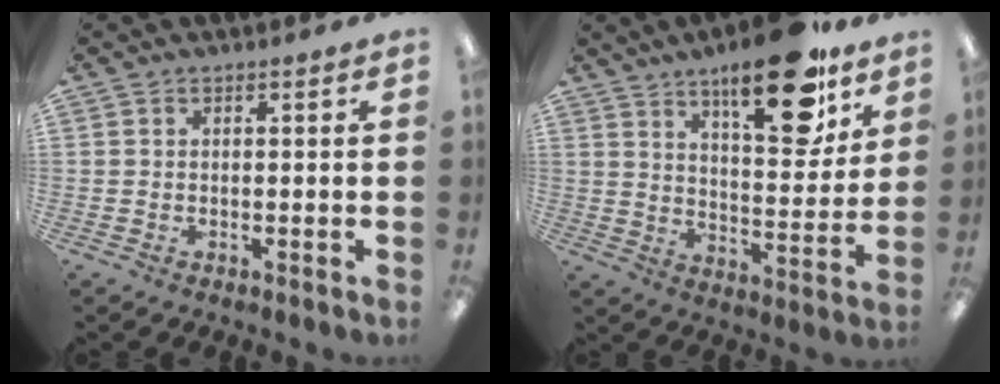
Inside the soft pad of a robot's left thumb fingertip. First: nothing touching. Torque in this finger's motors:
{"motor_torque": [1.58, 1.31, 1.60, -1.17, 0.10]}